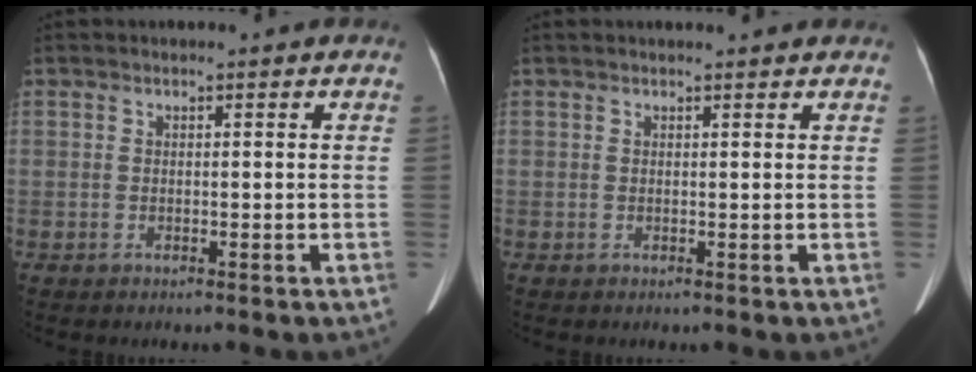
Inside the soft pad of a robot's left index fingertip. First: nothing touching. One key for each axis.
{"total": 3.6, "fx": 3.4, "fy": 0.2, "fz": 1.1, "tx": -0.016, "ty": 0.018, "tz": 0.038}